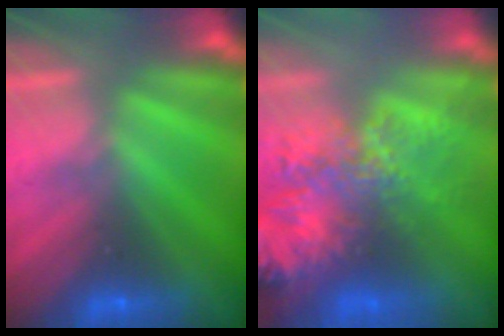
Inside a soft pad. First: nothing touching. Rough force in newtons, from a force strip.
{"total": 7.9}